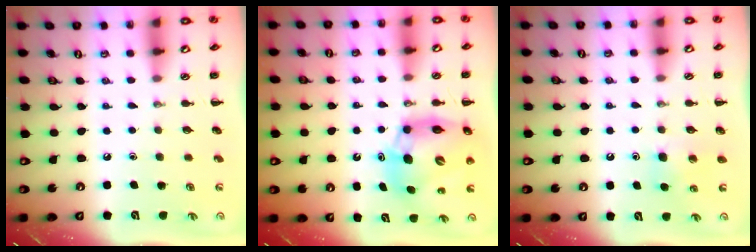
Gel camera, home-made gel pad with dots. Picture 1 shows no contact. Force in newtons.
{"total": 12.9, "press": 12.4, "slide": 3.6}
{"total": 4.7, "press": 4.5, "slide": 1.2}